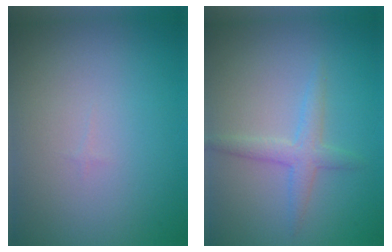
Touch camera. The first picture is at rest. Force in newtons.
{"total": 2.2, "press": 2.2, "slide": 0.1}